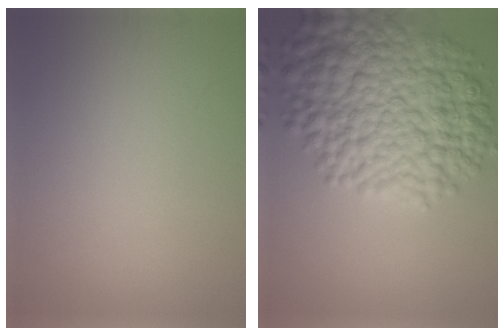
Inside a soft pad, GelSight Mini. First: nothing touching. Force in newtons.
{"total": 12.6, "press": 12.6, "slide": 0.3}